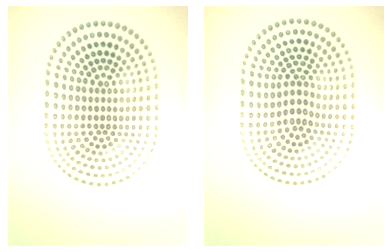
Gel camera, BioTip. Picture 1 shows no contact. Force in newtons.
{"total": 2.2, "press": 1.7, "slide": 1.4}